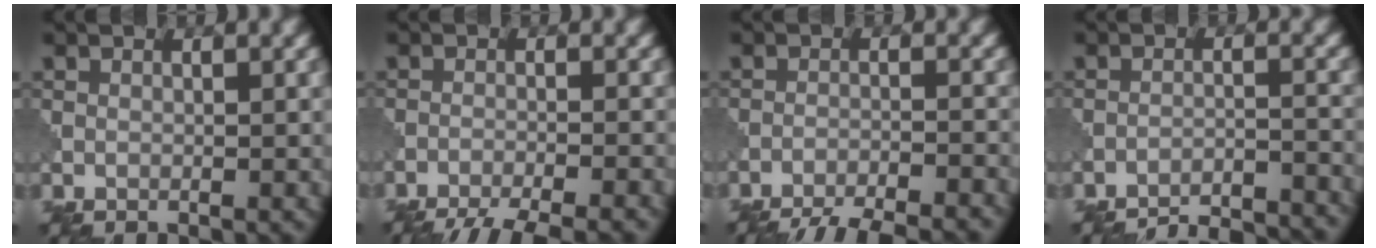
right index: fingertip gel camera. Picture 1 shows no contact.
{"total": 7.5, "force": [-6.7, 1.2, 3.2], "torque": [-0.047, -0.014, -0.103]}
{"total": 9.7, "force": [-9.1, 1.7, 3.0], "torque": [-0.037, -0.007, -0.129]}
{"total": 11.6, "force": [-11.2, 2.1, 2.1], "torque": [-0.016, 0.007, -0.147]}